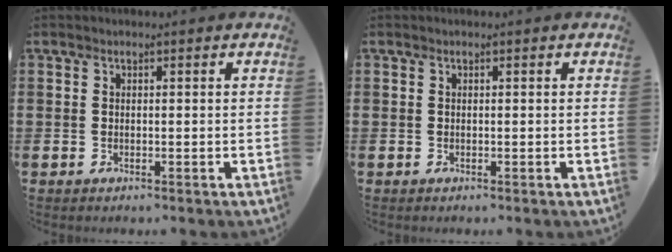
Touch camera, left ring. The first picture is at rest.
{"total": 0.0}